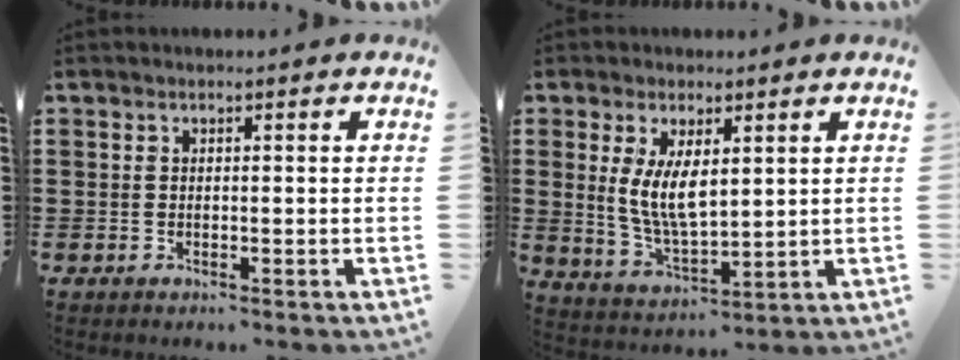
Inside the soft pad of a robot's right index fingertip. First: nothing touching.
{"total": 6.9, "force": [1.4, 3.1, 6.0], "torque": [-0.126, 0.003, 0.025]}